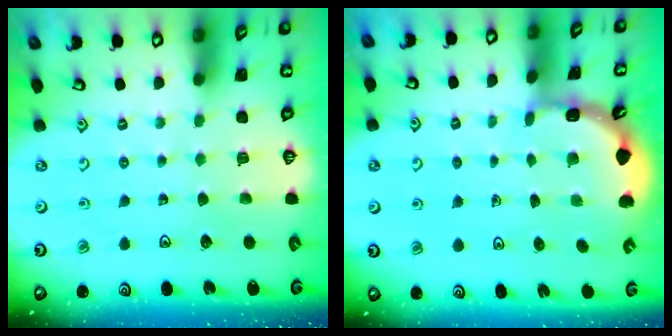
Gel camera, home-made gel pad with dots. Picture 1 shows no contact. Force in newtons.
{"total": 2.3, "press": 2.3, "slide": 0.1}